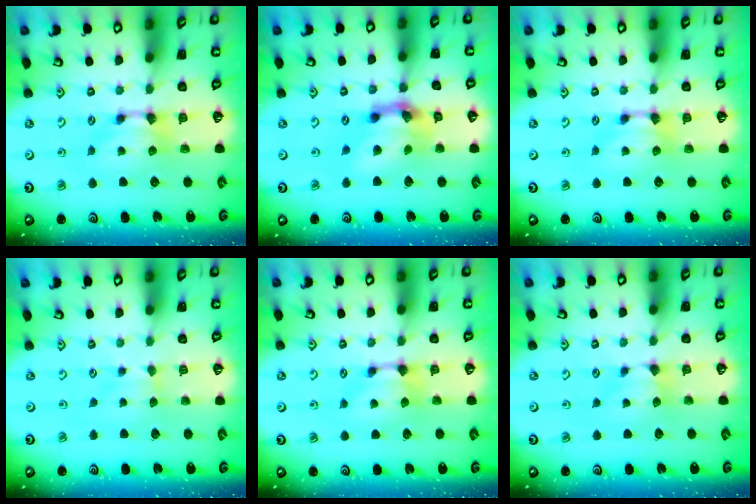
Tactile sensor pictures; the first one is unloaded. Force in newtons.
{"total": 6.6, "press": 6.2, "slide": 2.3}
{"total": 0.0}
{"total": 1.7, "press": 1.6, "slide": 0.5}
{"total": 1.1, "press": 0.4, "slide": 1.1}
{"total": 0.9, "press": 0.8, "slide": 0.5}